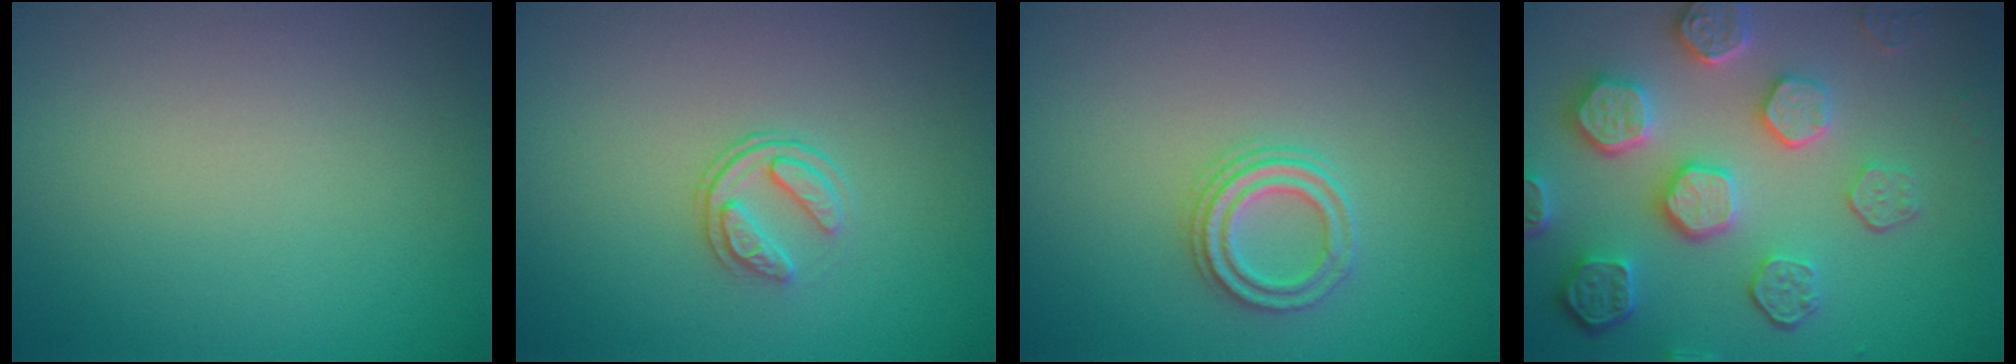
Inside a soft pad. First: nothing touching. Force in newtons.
{"total": 1.9, "press": 1.3, "slide": 1.4}
{"total": 2.4, "press": 2.2, "slide": 0.8}
{"total": 7.0, "press": 5.7, "slide": 4.2}